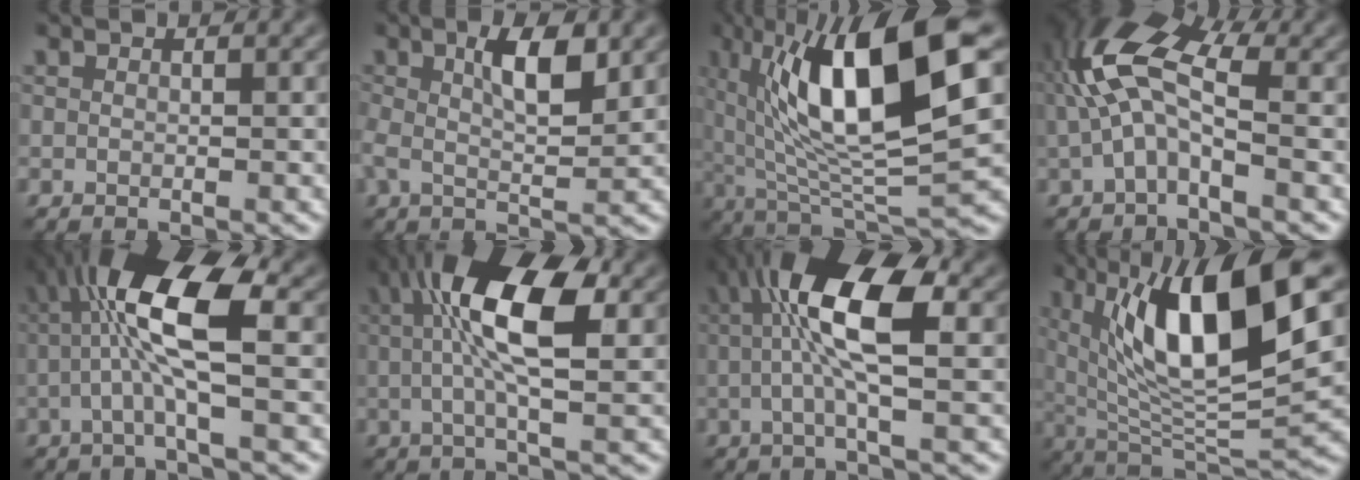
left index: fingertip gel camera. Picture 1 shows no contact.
{"total": 4.8, "force": [1.3, 1.3, 4.4], "torque": [-0.078, 0.010, 0.024]}
{"total": 13.8, "force": [3.8, 3.5, 12.8], "torque": [-0.211, 0.009, 0.071]}
{"total": 6.5, "force": [0.2, 2.6, 5.9], "torque": [-0.128, 0.031, -0.004]}
{"total": 7.6, "force": [-0.1, 1.5, 7.4], "torque": [-0.142, 0.028, -0.006]}
{"total": 9.0, "force": [1.7, 2.6, 8.4], "torque": [-0.147, 0.020, 0.024]}
{"total": 7.9, "force": [0.8, 1.9, 7.6], "torque": [-0.141, 0.023, 0.008]}
{"total": 12.1, "force": [4.1, 3.2, 10.9], "torque": [-0.178, -0.004, 0.082]}